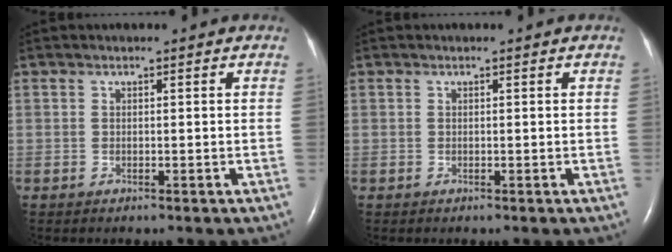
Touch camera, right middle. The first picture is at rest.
{"total": 0.0}